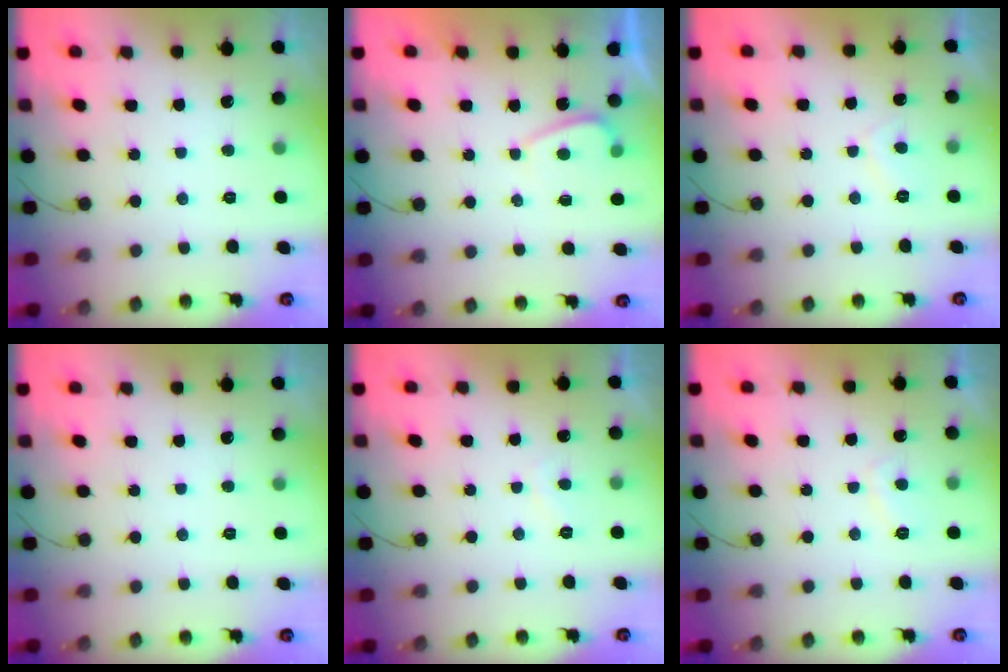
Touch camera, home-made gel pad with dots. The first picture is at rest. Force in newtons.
{"total": 1.1, "press": 1.0, "slide": 0.5}
{"total": 1.7, "press": 1.6, "slide": 0.7}
{"total": 0.0}
{"total": 1.3, "press": 1.1, "slide": 0.7}
{"total": 3.4, "press": 3.3, "slide": 1.0}